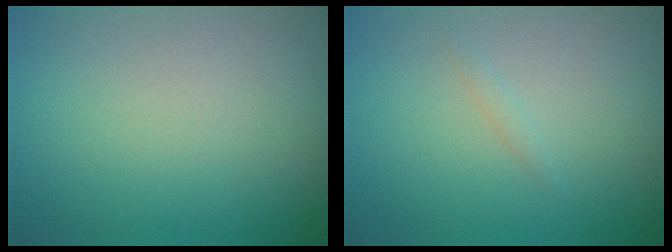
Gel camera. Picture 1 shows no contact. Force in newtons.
{"total": 0.6, "press": 0.6, "slide": 0.0}